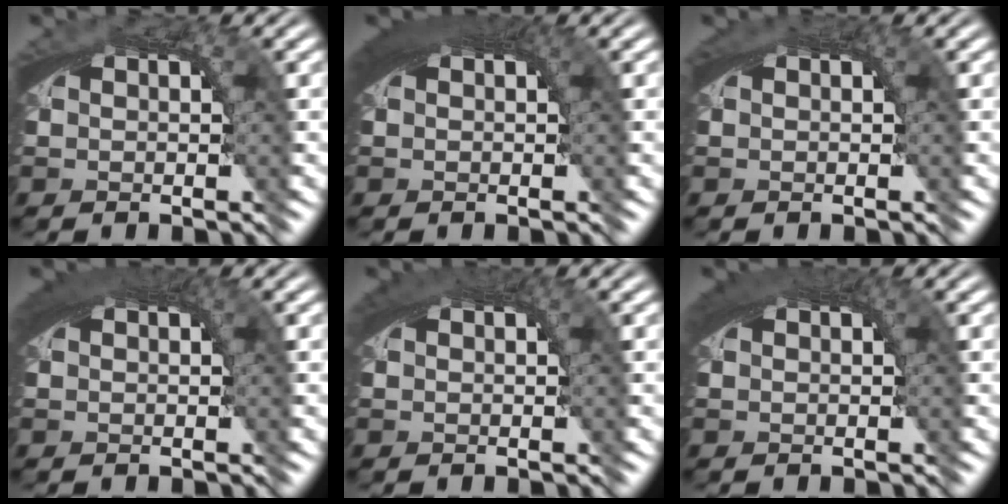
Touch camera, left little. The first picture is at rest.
{"total": 3.2, "force": [1.1, 0.9, 2.8], "torque": [-0.033, 0.011, 0.015]}
{"total": 1.0, "force": [0.4, 0.1, 0.9], "torque": [-0.012, 0.003, 0.008]}
{"total": 2.4, "force": [1.0, 0.5, 2.1], "torque": [-0.025, 0.009, 0.014]}
{"total": 1.7, "force": [0.8, 0.2, 1.5], "torque": [-0.018, 0.007, 0.012]}
{"total": 2.2, "force": [1.0, 0.4, 1.9], "torque": [-0.023, 0.008, 0.015]}